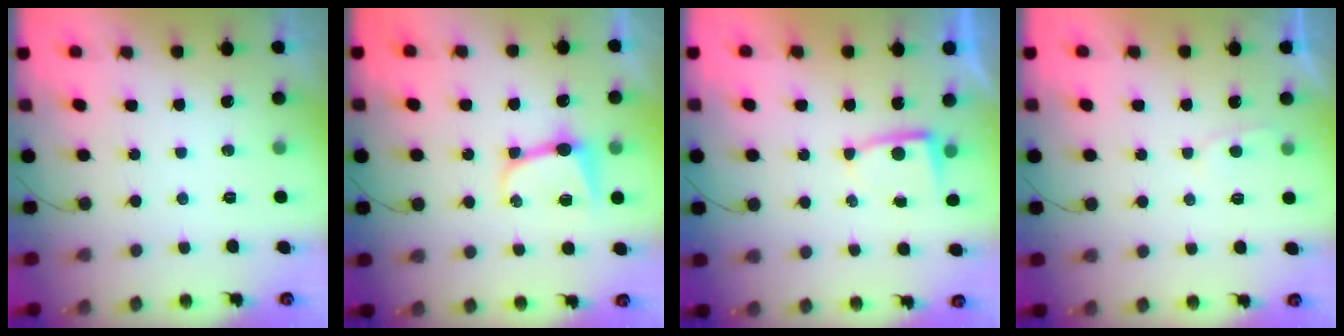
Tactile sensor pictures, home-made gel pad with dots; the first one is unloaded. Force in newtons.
{"total": 7.9, "press": 7.9, "slide": 0.7}
{"total": 3.0, "press": 3.0, "slide": 0.4}
{"total": 2.0, "press": 2.0, "slide": 0.2}